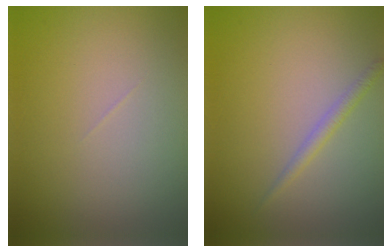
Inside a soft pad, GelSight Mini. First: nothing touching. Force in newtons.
{"total": 1.2, "press": 1.2, "slide": 0.0}